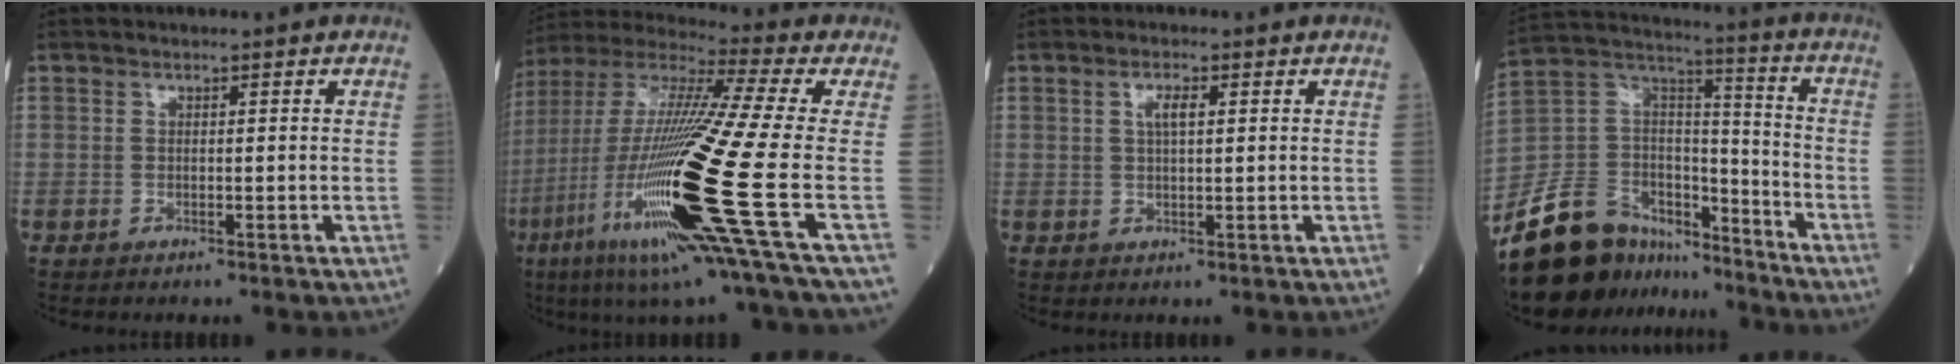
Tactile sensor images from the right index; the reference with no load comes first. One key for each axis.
{"total": 25.8, "fx": -7.8, "fy": 0.0, "fz": 24.6, "tx": -0.504, "ty": -0.048, "tz": -0.155}
{"total": 2.5, "fx": 0.8, "fy": 0.6, "fz": 2.3, "tx": -0.045, "ty": 0.003, "tz": 0.015}
{"total": 18.8, "fx": -15.8, "fy": 8.5, "fz": 5.7, "tx": -0.116, "ty": 0.060, "tz": -0.272}